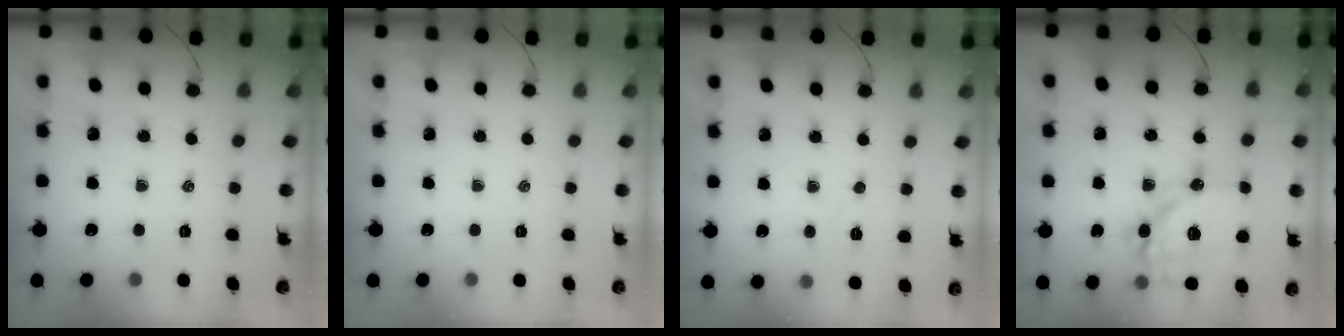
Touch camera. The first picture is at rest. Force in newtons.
{"total": 0.0}
{"total": 3.4, "press": 3.3, "slide": 1.0}
{"total": 18.3, "press": 18.0, "slide": 3.5}